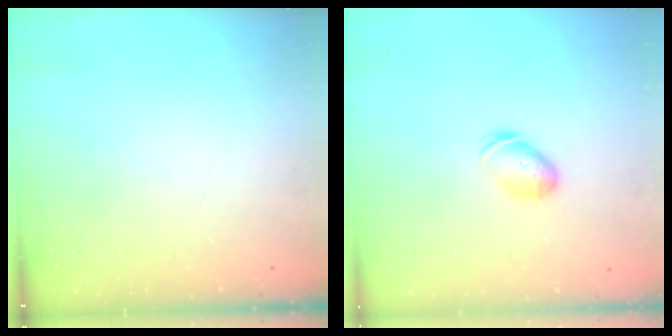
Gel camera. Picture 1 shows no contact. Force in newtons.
{"total": 7.2, "press": 7.2, "slide": 0.8}